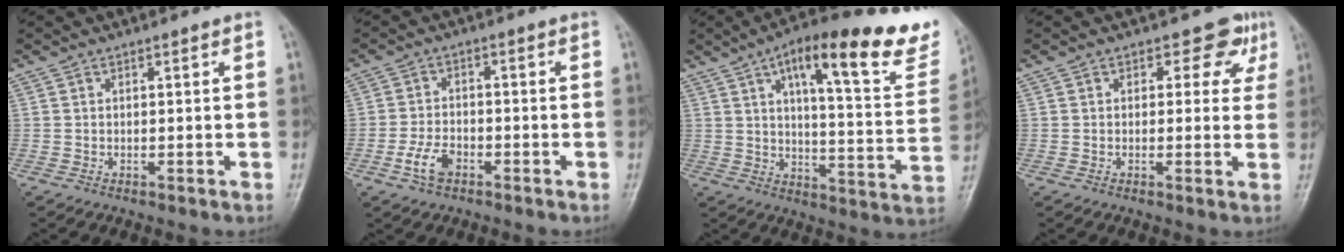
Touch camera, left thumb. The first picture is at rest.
{"total": 4.9, "force": [-2.5, 2.8, 3.1], "torque": [-0.062, 0.015, -0.050]}
{"total": 24.4, "force": [14.7, 6.8, 18.3], "torque": [-0.219, -0.040, 0.198]}
{"total": 4.8, "force": [2.4, 3.5, 2.3], "torque": [0.015, -0.003, 0.018]}